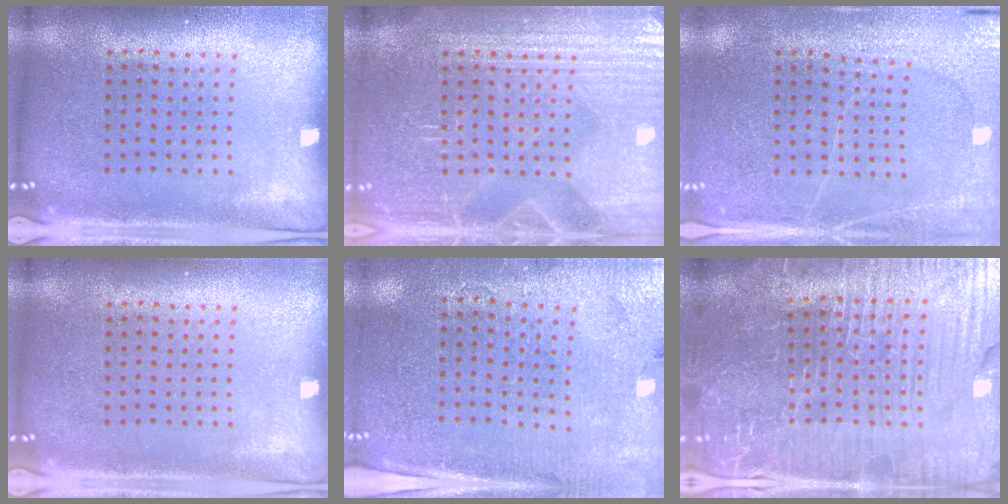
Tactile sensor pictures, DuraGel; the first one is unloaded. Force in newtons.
{"total": 5.6, "press": 5.5, "slide": 0.9}
{"total": 2.8, "press": 2.7, "slide": 0.7}
{"total": 0.0}
{"total": 3.0, "press": 2.8, "slide": 1.0}
{"total": 5.6, "press": 5.4, "slide": 1.6}